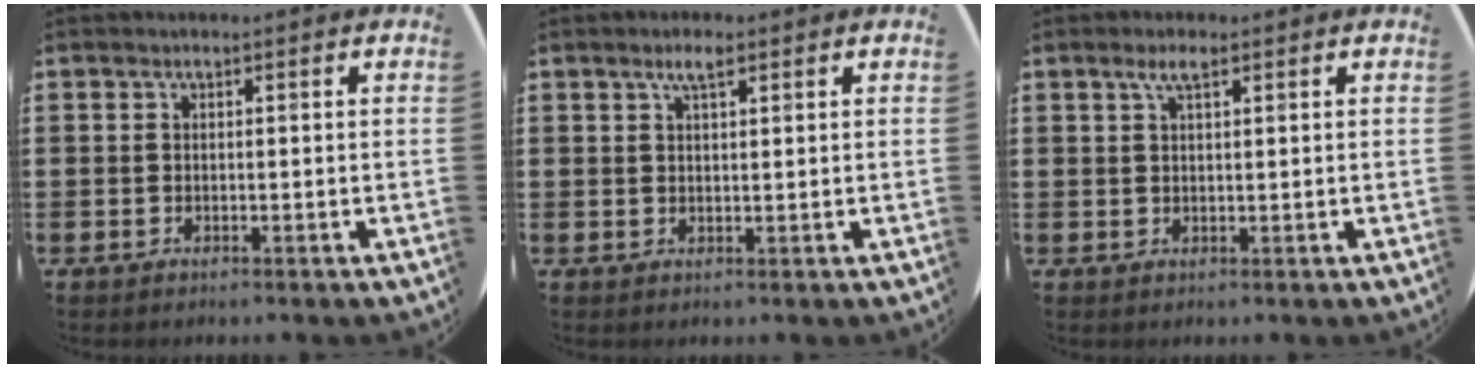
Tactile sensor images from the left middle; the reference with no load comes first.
{"total": 2.5, "force": [1.7, 0.6, 1.7], "torque": [-0.035, 0.006, 0.029]}
{"total": 2.4, "force": [1.5, 0.6, 1.8], "torque": [-0.036, 0.007, 0.024]}